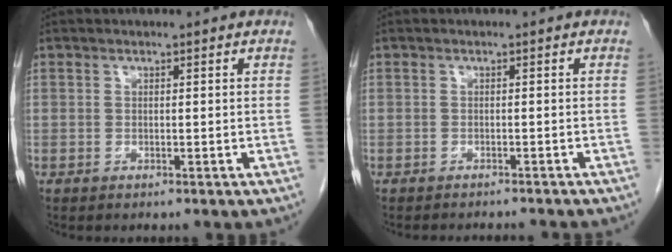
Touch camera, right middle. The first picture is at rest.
{"total": 6.5, "force": [-6.1, 0.6, 2.1], "torque": [-0.021, -0.010, -0.069]}